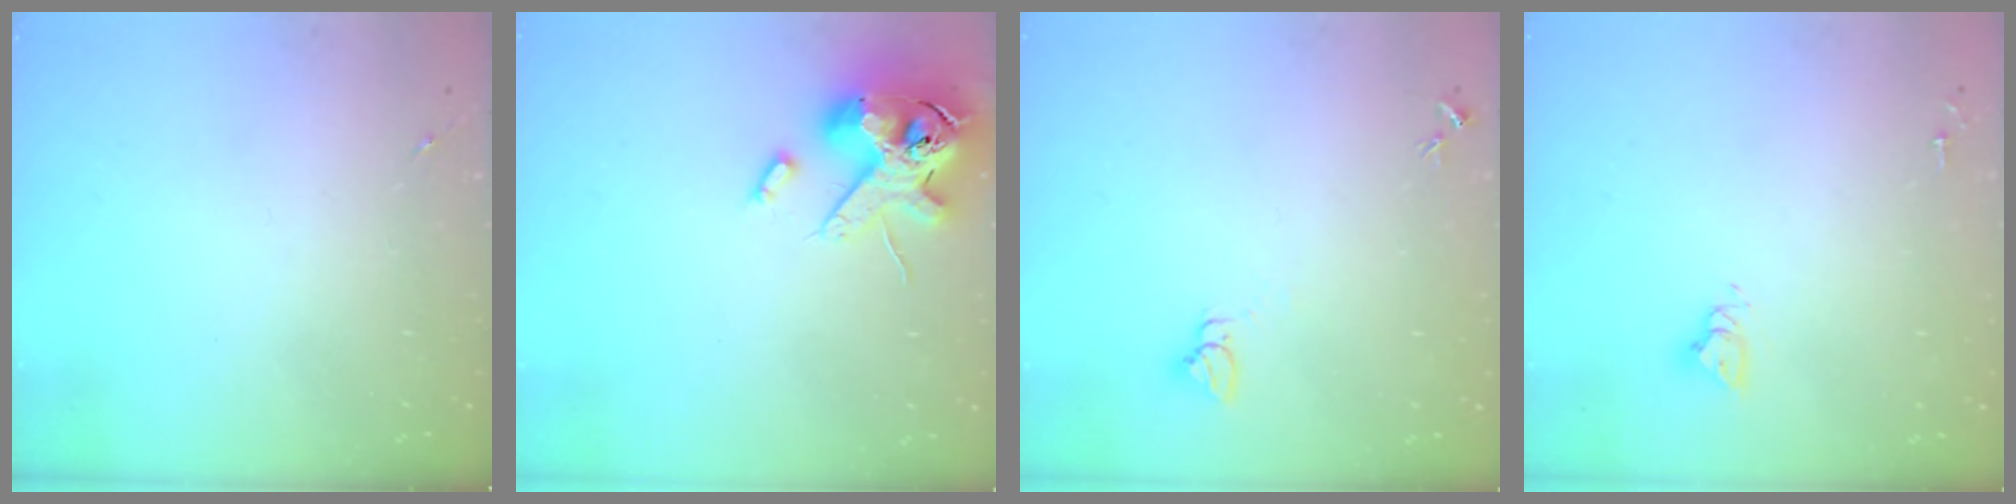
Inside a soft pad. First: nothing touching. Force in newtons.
{"total": 15.3, "press": 15.1, "slide": 2.6}
{"total": 2.7, "press": 2.7, "slide": 0.1}
{"total": 4.8, "press": 4.7, "slide": 0.4}